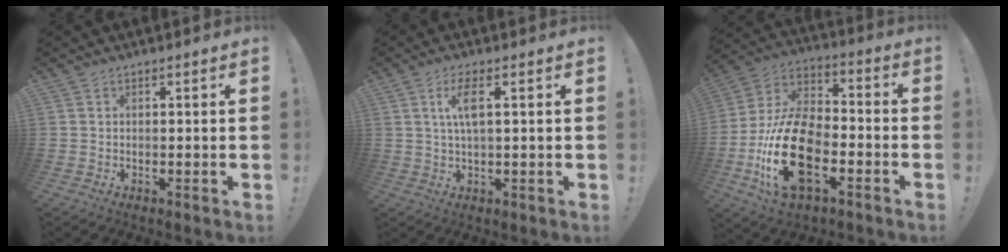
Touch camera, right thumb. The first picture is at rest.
{"total": 5.8, "force": [1.5, 1.2, 5.5], "torque": [-0.103, 0.001, 0.023]}
{"total": 23.2, "force": [-8.0, 13.1, 17.4], "torque": [-0.356, 0.034, -0.130]}